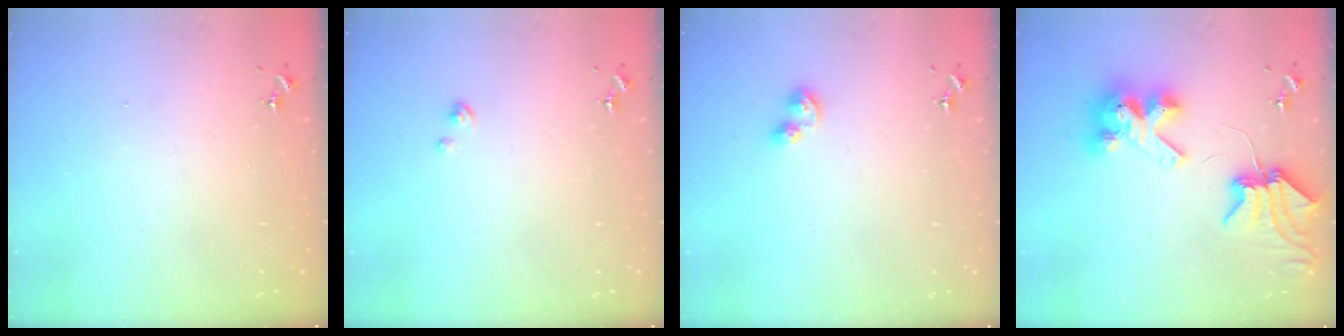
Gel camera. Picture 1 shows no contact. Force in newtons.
{"total": 1.0, "press": 1.0, "slide": 0.2}
{"total": 6.6, "press": 6.6, "slide": 0.8}
{"total": 10.5, "press": 10.5, "slide": 1.2}